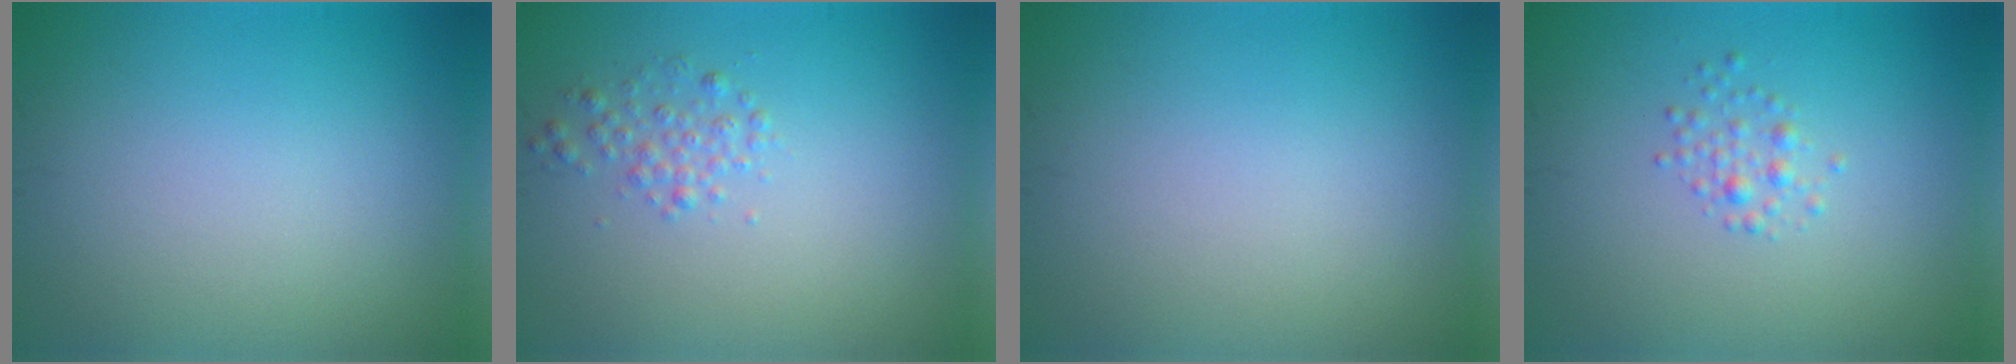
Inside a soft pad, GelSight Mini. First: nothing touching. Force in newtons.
{"total": 1.5, "press": 1.5, "slide": 0.0}
{"total": 0.0}
{"total": 1.3, "press": 1.3, "slide": 0.0}